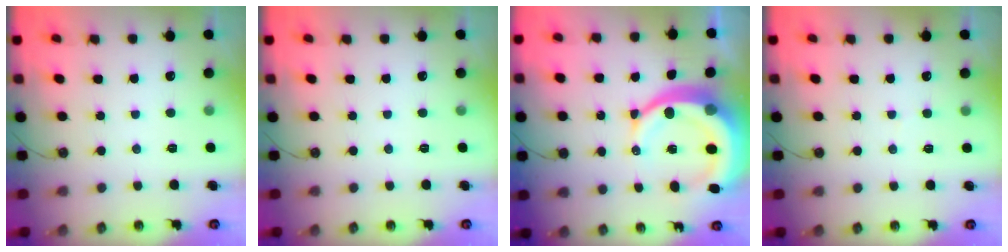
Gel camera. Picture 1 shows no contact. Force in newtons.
{"total": 0.0}
{"total": 16.9, "press": 16.8, "slide": 1.9}
{"total": 2.9, "press": 2.9, "slide": 0.2}